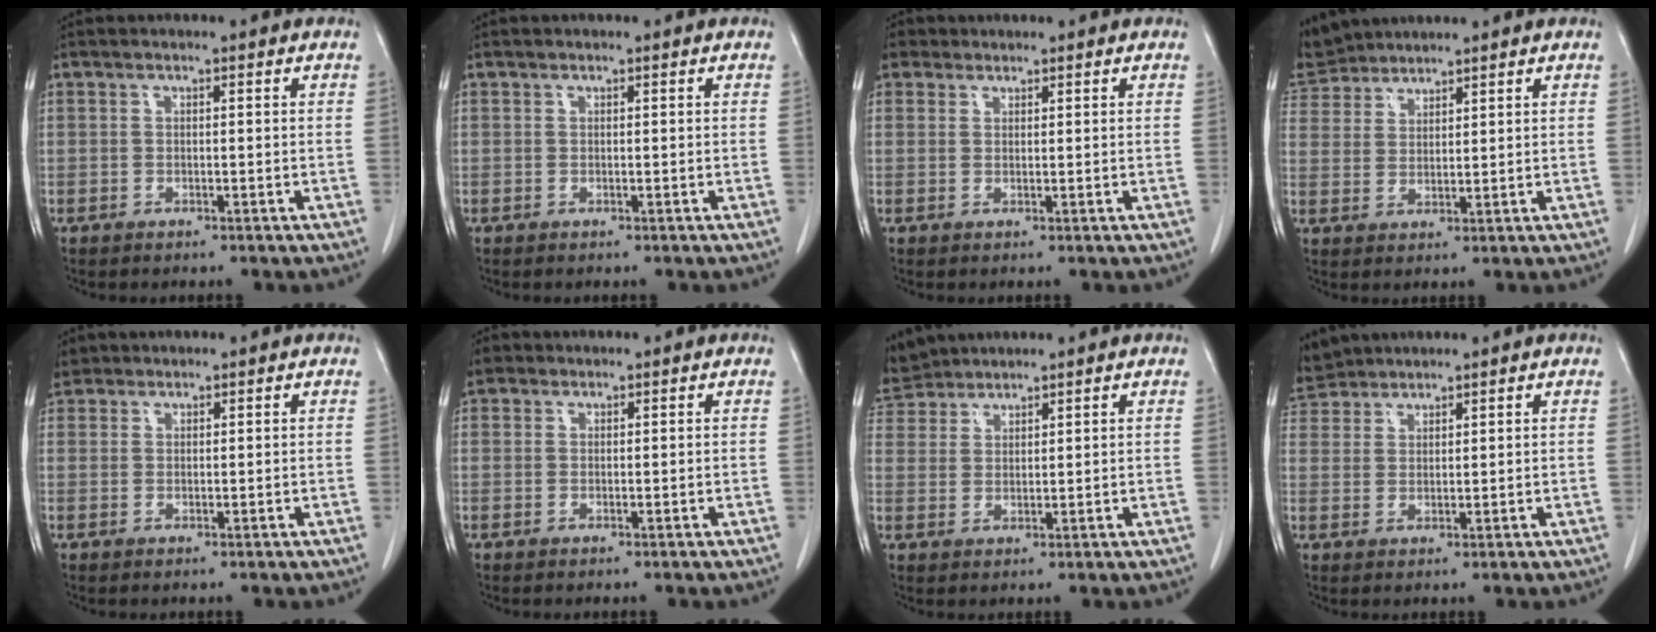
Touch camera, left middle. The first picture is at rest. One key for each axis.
{"total": 0.0}
{"total": 2.9, "fx": 1.9, "fy": 2.1, "fz": 0.3, "tx": -0.004, "ty": 0.013, "tz": 0.032}
{"total": 8.0, "fx": 7.6, "fy": 2.4, "fz": 0.8, "tx": -0.027, "ty": 0.021, "tz": 0.156}
{"total": 3.4, "fx": 2.6, "fy": 2.2, "fz": 0.4, "tx": -0.011, "ty": 0.012, "tz": 0.050}
{"total": 2.7, "fx": 1.8, "fy": 2.0, "fz": 0.6, "tx": -0.015, "ty": 0.018, "tz": 0.033}
{"total": 7.4, "fx": 7.0, "fy": 2.4, "fz": 0.6, "tx": -0.023, "ty": 0.022, "tz": 0.143}
{"total": 6.5, "fx": 6.1, "fy": 2.0, "fz": 0.5, "tx": -0.018, "ty": 0.022, "tz": 0.123}